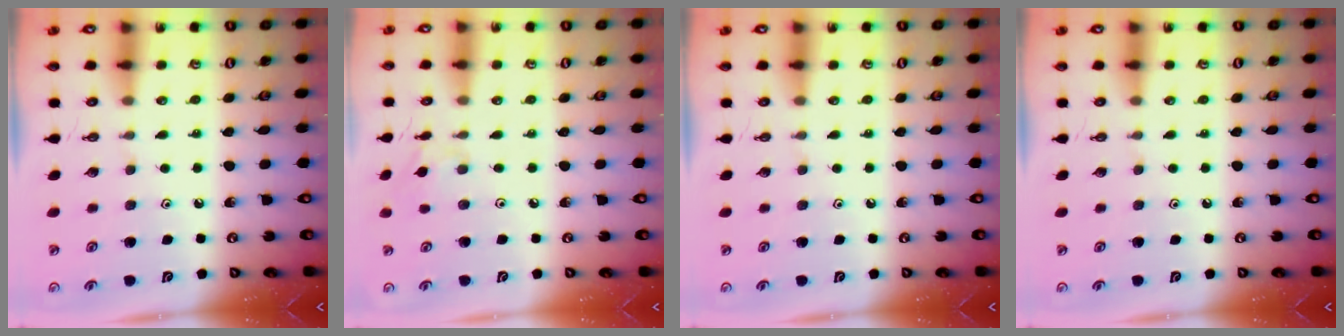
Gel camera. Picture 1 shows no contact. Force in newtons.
{"total": 3.5, "press": 3.5, "slide": 0.5}
{"total": 0.0}
{"total": 0.0}